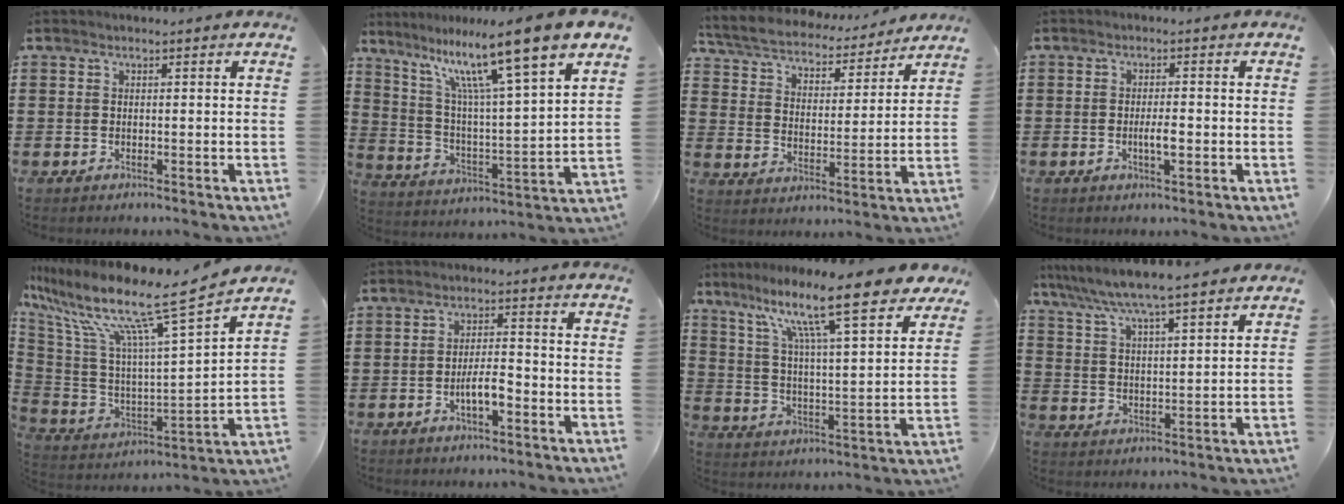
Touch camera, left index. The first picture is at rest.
{"total": 13.5, "force": [9.5, 0.4, 9.5], "torque": [-0.196, -0.058, 0.148]}
{"total": 5.2, "force": [5.1, 0.9, 1.0], "torque": [-0.046, -0.036, 0.083]}
{"total": 3.0, "force": [-0.5, 0.7, 2.9], "torque": [-0.050, 0.000, -0.009]}
{"total": 14.6, "force": [10.1, 1.3, 10.5], "torque": [-0.220, -0.061, 0.155]}
{"total": 4.6, "force": [-1.8, 1.3, 4.0], "torque": [-0.076, 0.006, -0.035]}
{"total": 13.4, "force": [10.2, 1.7, 8.6], "torque": [-0.173, -0.059, 0.164]}
{"total": 6.1, "force": [5.5, -0.4, 2.7], "torque": [-0.076, -0.030, 0.091]}